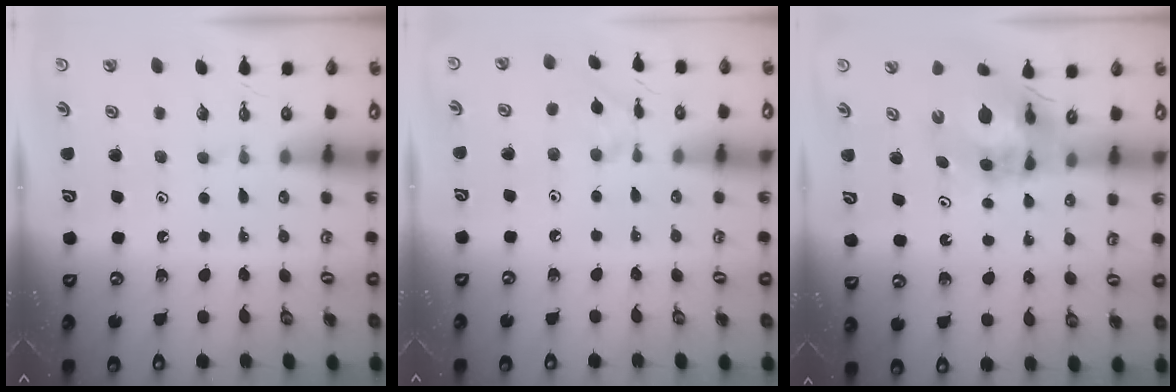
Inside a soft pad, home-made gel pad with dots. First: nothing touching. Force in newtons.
{"total": 2.6, "press": 2.6, "slide": 0.6}
{"total": 10.3, "press": 10.2, "slide": 1.4}